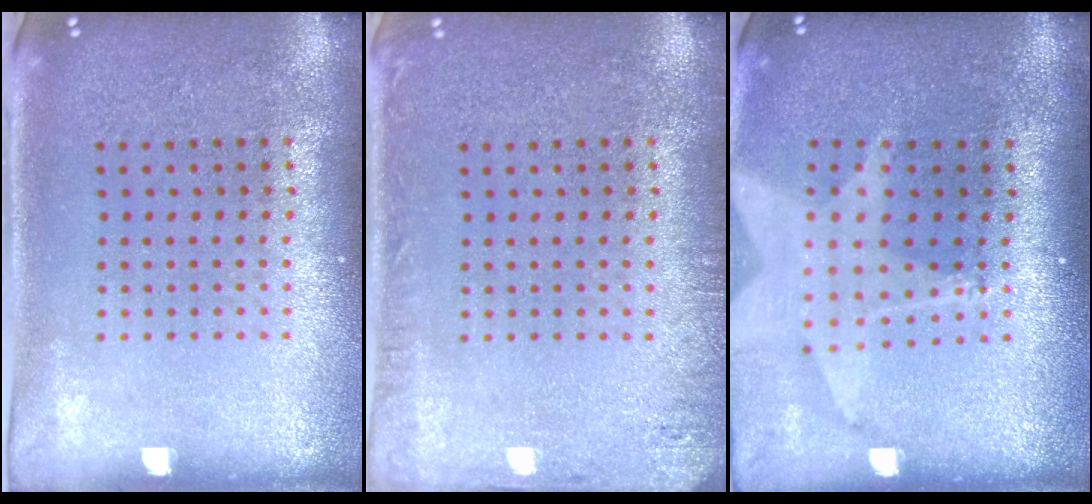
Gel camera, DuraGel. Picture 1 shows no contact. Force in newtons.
{"total": 1.7, "press": 1.7, "slide": 0.2}
{"total": 2.0, "press": 1.5, "slide": 1.2}